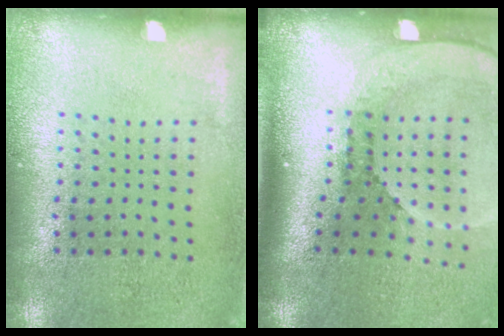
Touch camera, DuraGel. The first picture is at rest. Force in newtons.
{"total": 2.7, "press": 1.8, "slide": 2.0}